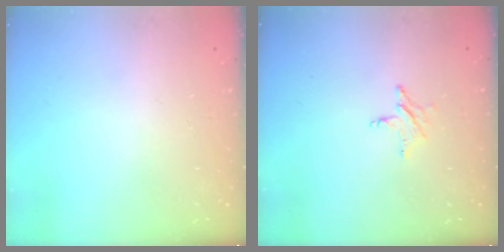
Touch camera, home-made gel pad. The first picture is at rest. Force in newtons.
{"total": 3.6, "press": 3.6, "slide": 0.5}